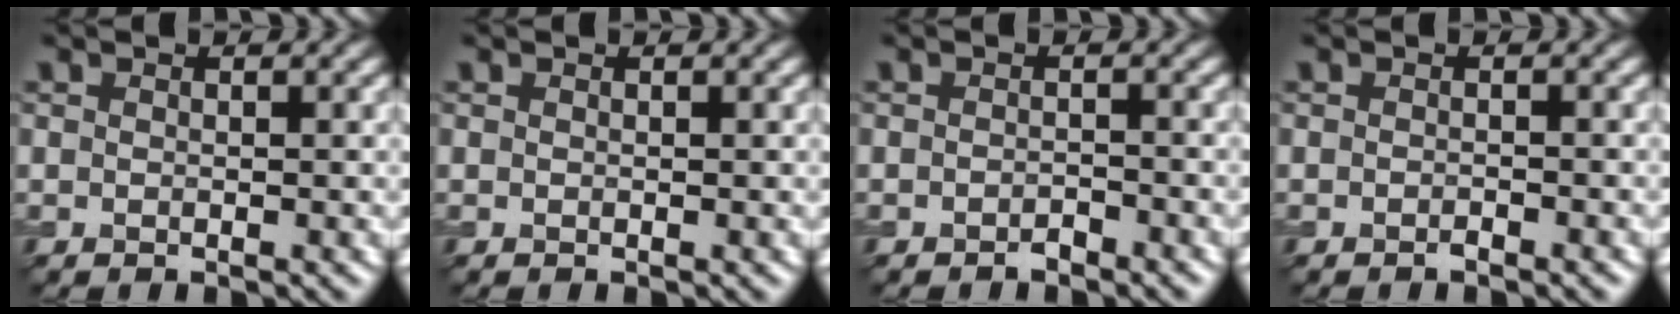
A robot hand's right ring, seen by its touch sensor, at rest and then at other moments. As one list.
[{"total": 0.0}, {"total": 0.9, "force": [-0.8, 0.3, 0.3], "torque": [-0.003, 0.002, -0.014]}, {"total": 0.6, "force": [-0.5, 0.1, 0.3], "torque": [-0.004, 0.000, -0.009]}]